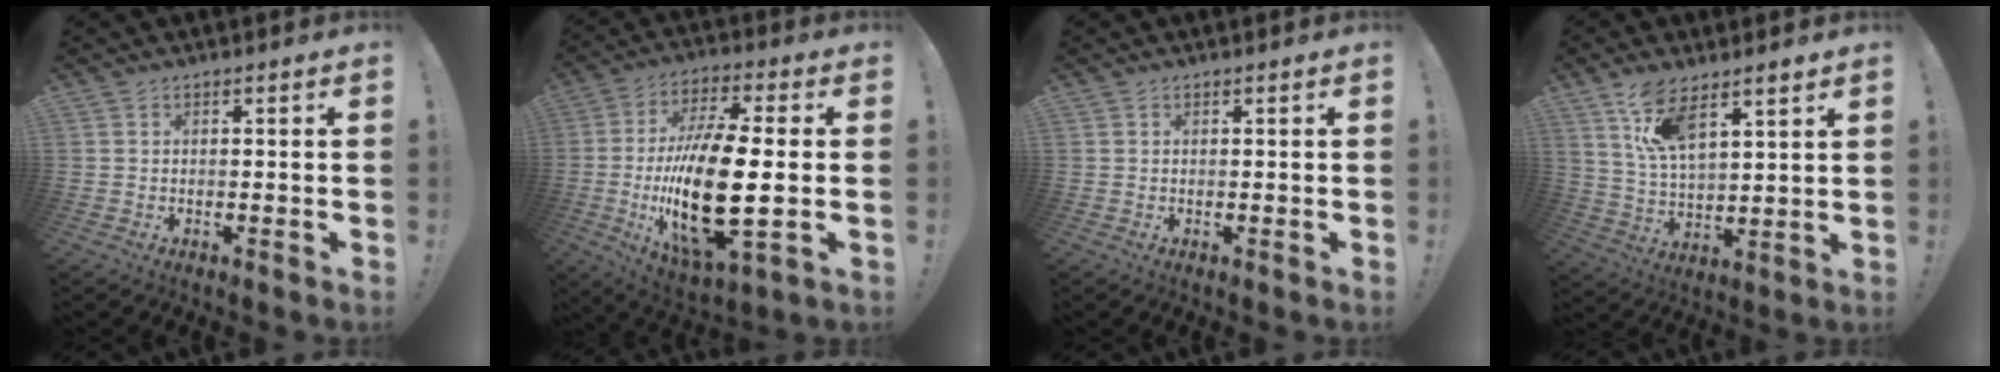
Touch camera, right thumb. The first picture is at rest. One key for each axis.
{"total": 23.7, "fx": -2.5, "fy": 8.3, "fz": 22.1, "tx": -0.442, "ty": -0.007, "tz": -0.040}
{"total": 0.0}
{"total": 10.7, "fx": 7.5, "fy": 4.0, "fz": 6.5, "tx": -0.125, "ty": -0.030, "tz": 0.139}